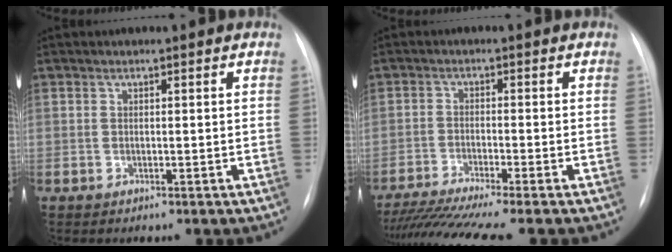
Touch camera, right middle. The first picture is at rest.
{"total": 11.3, "force": [-9.5, -1.5, 5.8], "torque": [-0.080, -0.026, -0.151]}